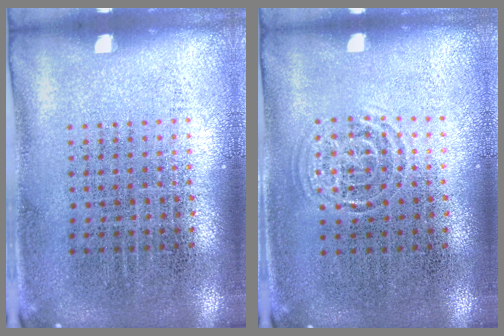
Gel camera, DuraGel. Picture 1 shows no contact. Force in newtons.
{"total": 0.8, "press": 0.8, "slide": 0.0}